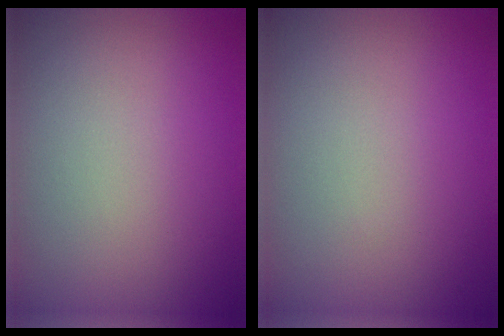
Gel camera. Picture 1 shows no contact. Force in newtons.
{"total": 0.0}